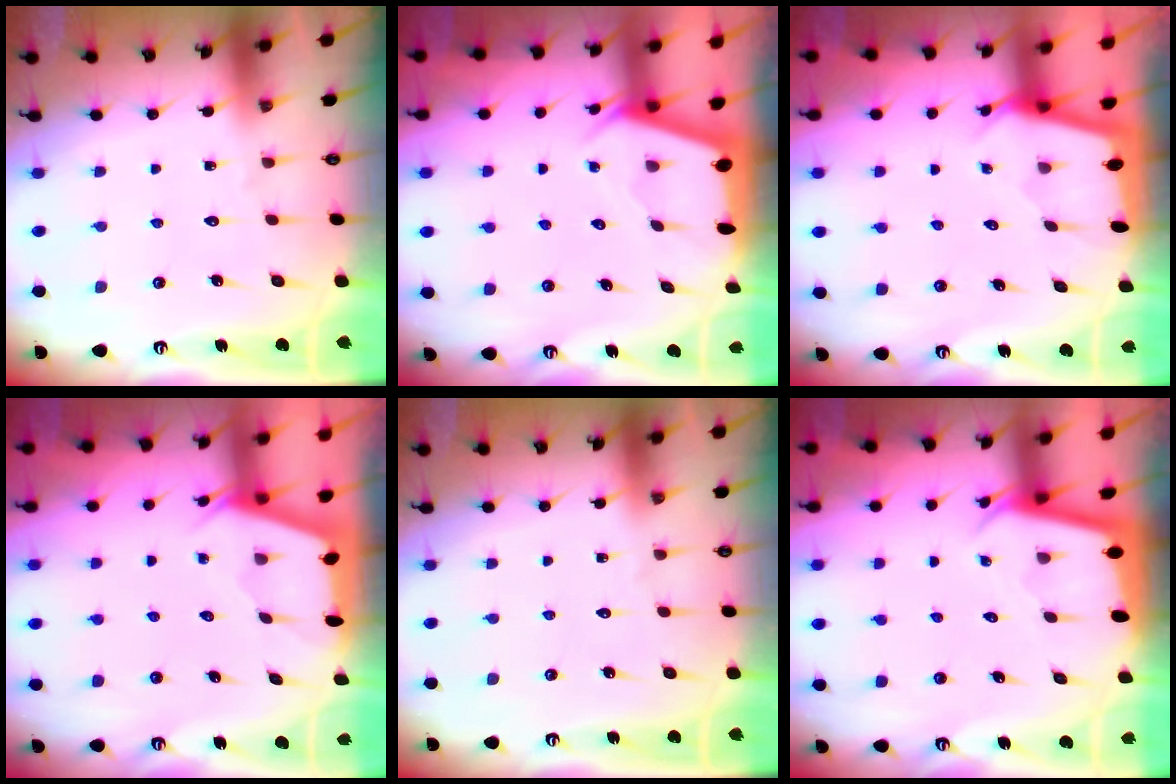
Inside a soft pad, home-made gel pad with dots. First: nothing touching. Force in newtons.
{"total": 2.4, "press": 2.3, "slide": 0.3}
{"total": 2.2, "press": 2.2, "slide": 0.3}
{"total": 3.1, "press": 3.1, "slide": 0.0}
{"total": 0.0}
{"total": 2.1, "press": 2.1, "slide": 0.1}